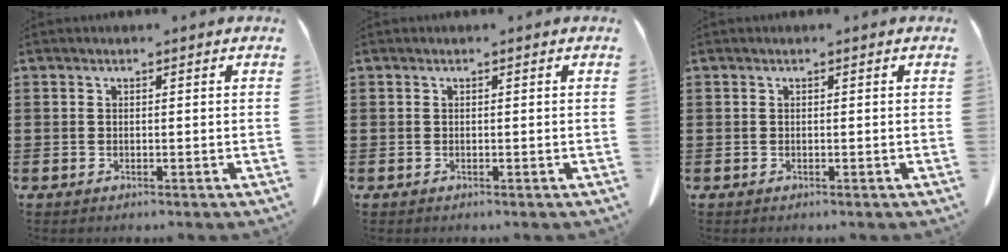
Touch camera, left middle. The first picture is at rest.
{"total": 0.0}
{"total": 0.0}